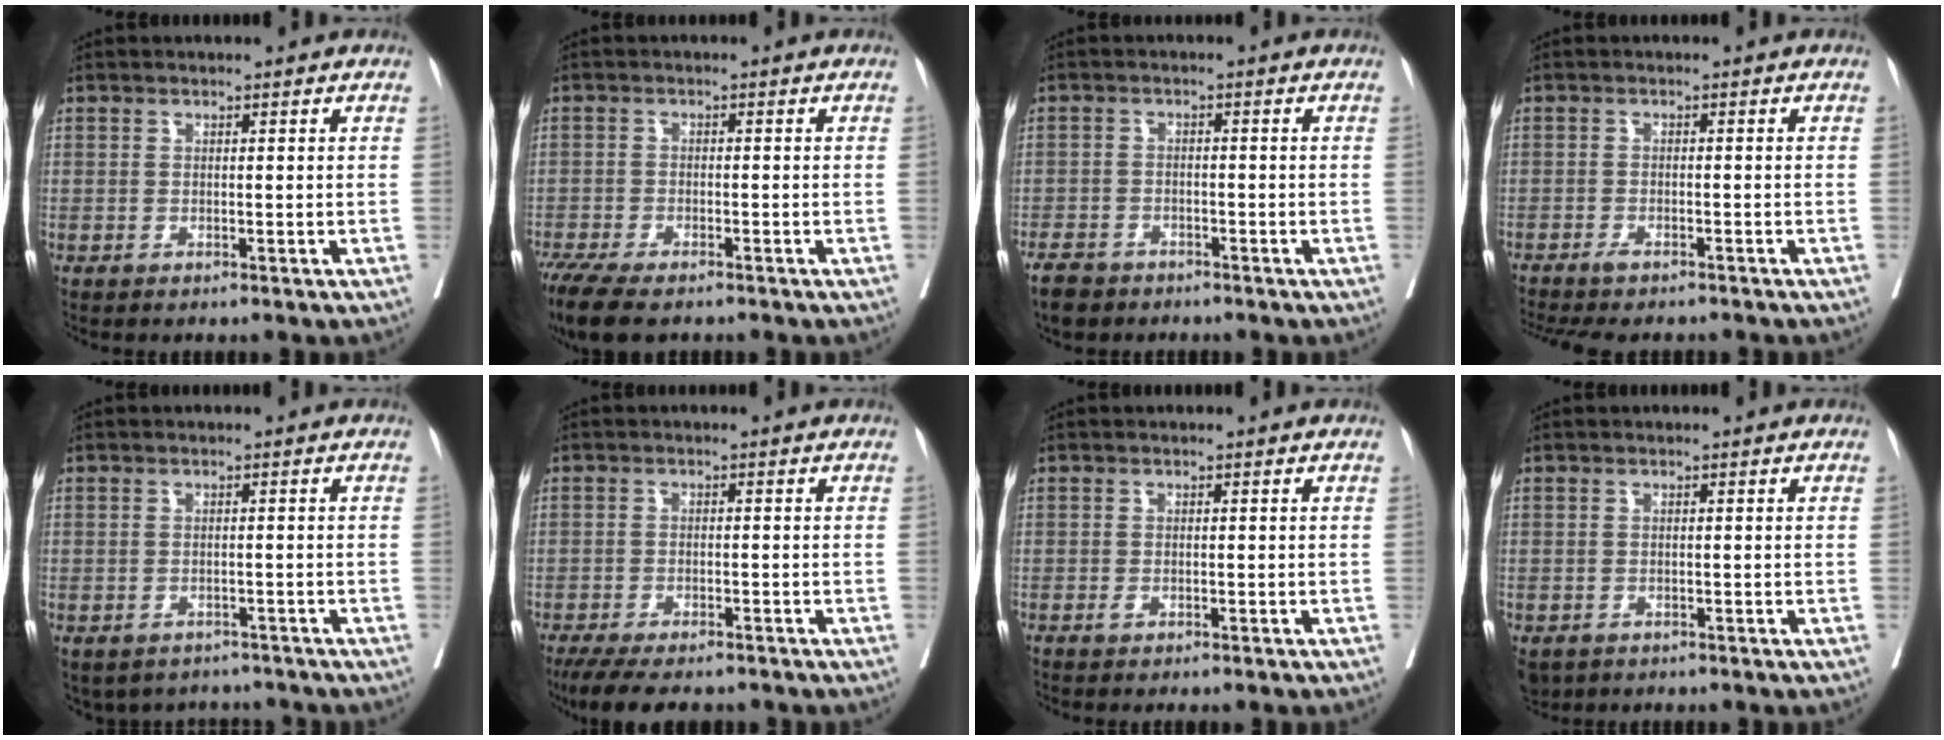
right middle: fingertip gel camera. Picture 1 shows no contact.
{"total": 8.7, "force": [-6.7, 2.6, 5.0], "torque": [-0.087, -0.017, -0.110]}
{"total": 4.6, "force": [-3.6, 2.5, 1.4], "torque": [-0.028, -0.001, -0.061]}
{"total": 4.9, "force": [-4.2, 0.9, 2.5], "torque": [-0.036, -0.009, -0.064]}
{"total": 6.3, "force": [-5.4, 3.1, 0.6], "torque": [-0.002, 0.015, -0.065]}
{"total": 9.3, "force": [-7.7, 2.5, 4.5], "torque": [-0.063, -0.011, -0.116]}
{"total": 0.6, "force": [-0.4, 0.3, 0.5], "torque": [-0.011, 0.000, -0.005]}
{"total": 3.4, "force": [-2.0, 2.5, 1.1], "torque": [-0.017, -0.004, -0.027]}